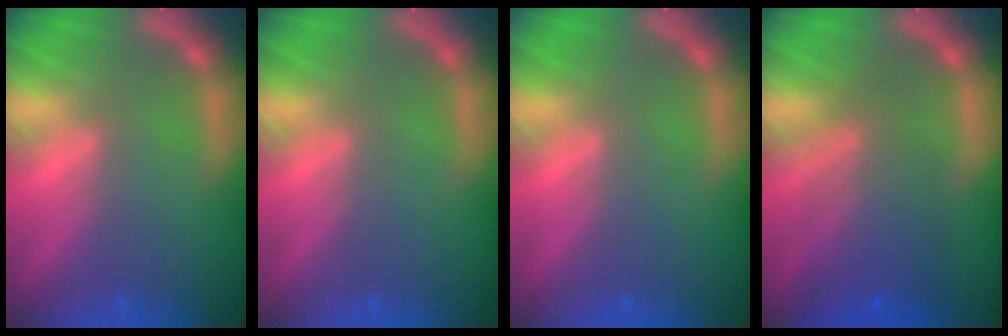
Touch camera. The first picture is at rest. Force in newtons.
{"total": 0.0}
{"total": 0.0}
{"total": 6.0}